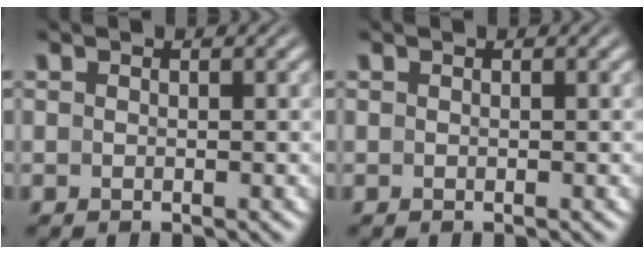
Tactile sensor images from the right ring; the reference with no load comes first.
{"total": 0.0}